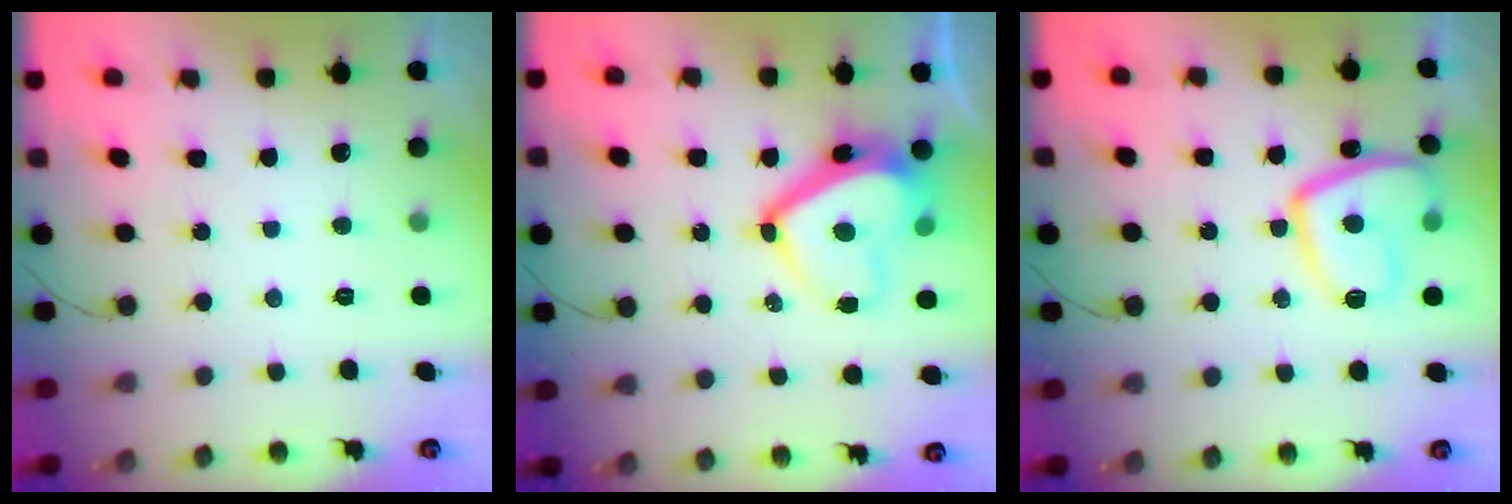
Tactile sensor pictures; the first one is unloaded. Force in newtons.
{"total": 13.5, "press": 13.3, "slide": 2.3}
{"total": 13.3, "press": 13.3, "slide": 1.5}